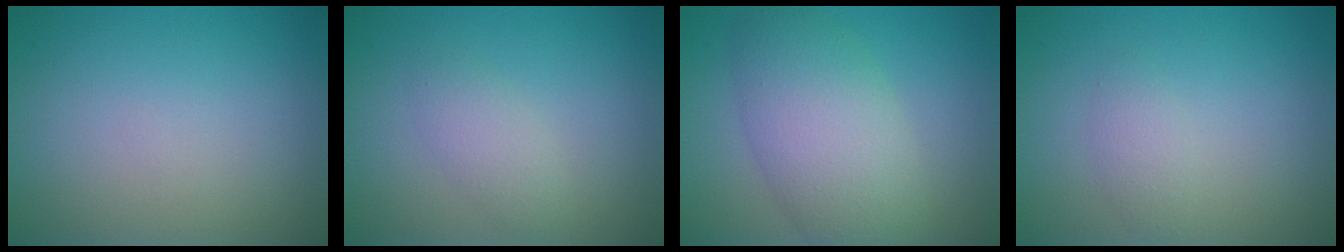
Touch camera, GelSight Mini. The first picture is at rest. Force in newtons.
{"total": 1.9, "press": 1.9, "slide": 0.1}
{"total": 7.0, "press": 7.0, "slide": 0.1}
{"total": 1.3, "press": 1.3, "slide": 0.1}